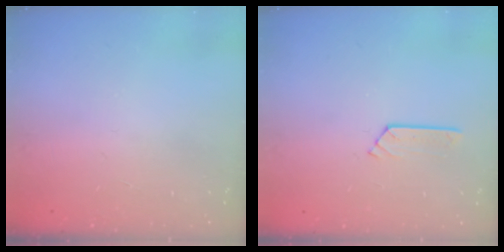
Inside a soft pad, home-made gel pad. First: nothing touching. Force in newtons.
{"total": 2.4, "press": 2.4, "slide": 0.1}